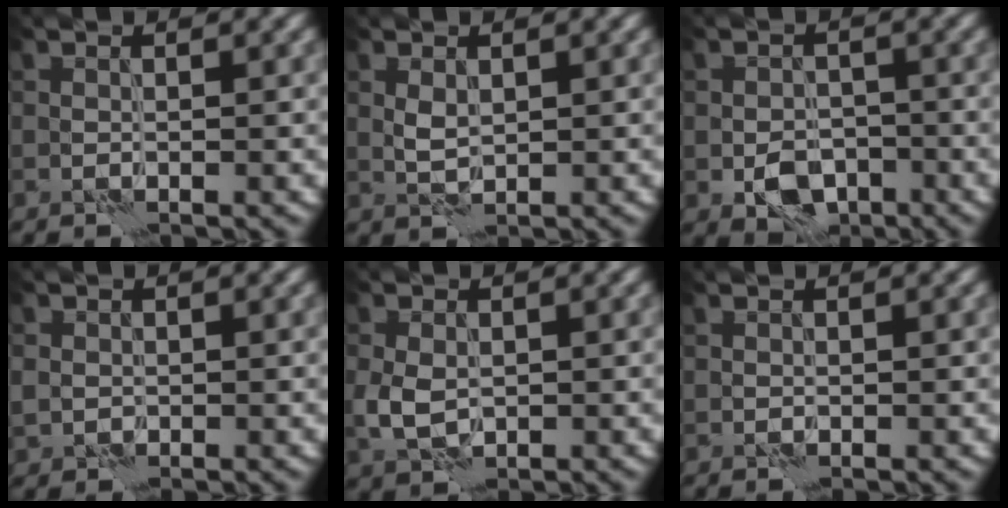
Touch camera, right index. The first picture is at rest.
{"total": 1.4, "force": [0.4, 0.7, 1.1], "torque": [-0.028, 0.000, 0.010]}
{"total": 3.9, "force": [-1.6, 2.7, 2.3], "torque": [-0.037, -0.006, -0.030]}
{"total": 1.5, "force": [0.0, 1.4, 0.4], "torque": [-0.008, -0.003, -0.002]}
{"total": 3.0, "force": [0.0, 2.2, 2.1], "torque": [-0.050, -0.004, 0.002]}
{"total": 0.0}